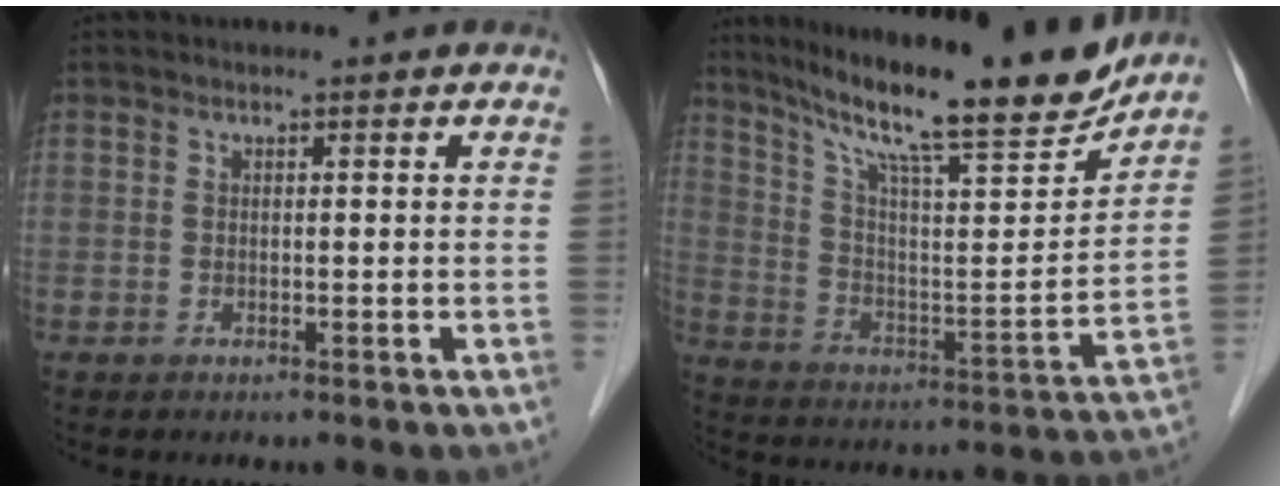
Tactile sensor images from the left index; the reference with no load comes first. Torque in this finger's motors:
{"motor_torque": [0.31, -0.41, 0.50, 0.15]}